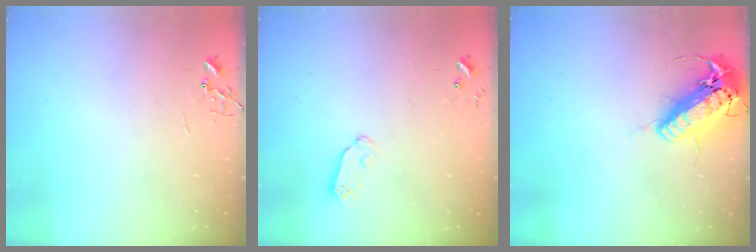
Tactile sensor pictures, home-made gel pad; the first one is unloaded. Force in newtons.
{"total": 4.9, "press": 4.9, "slide": 0.3}
{"total": 18.2, "press": 17.8, "slide": 3.8}